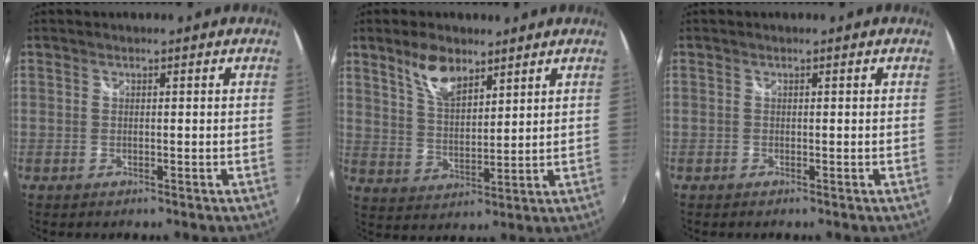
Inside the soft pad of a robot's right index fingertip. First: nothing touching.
{"total": 7.8, "force": [5.3, 3.3, 4.7], "torque": [-0.085, 0.009, 0.103]}
{"total": 0.0}